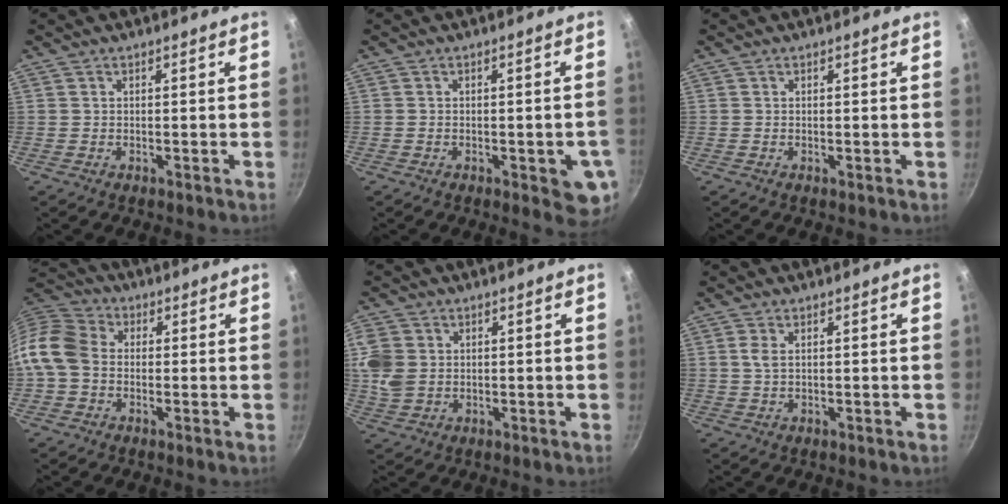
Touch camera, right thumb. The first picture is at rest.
{"total": 6.9, "force": [-1.9, 2.5, 6.2], "torque": [-0.053, -0.002, -0.023]}
{"total": 0.0}
{"total": 9.3, "force": [-1.0, 7.2, 5.8], "torque": [-0.097, 0.022, -0.042]}
{"total": 7.3, "force": [0.9, 5.9, 4.3], "torque": [-0.082, -0.006, 0.016]}
{"total": 2.1, "force": [0.5, 1.1, 1.7], "torque": [-0.034, 0.000, 0.011]}